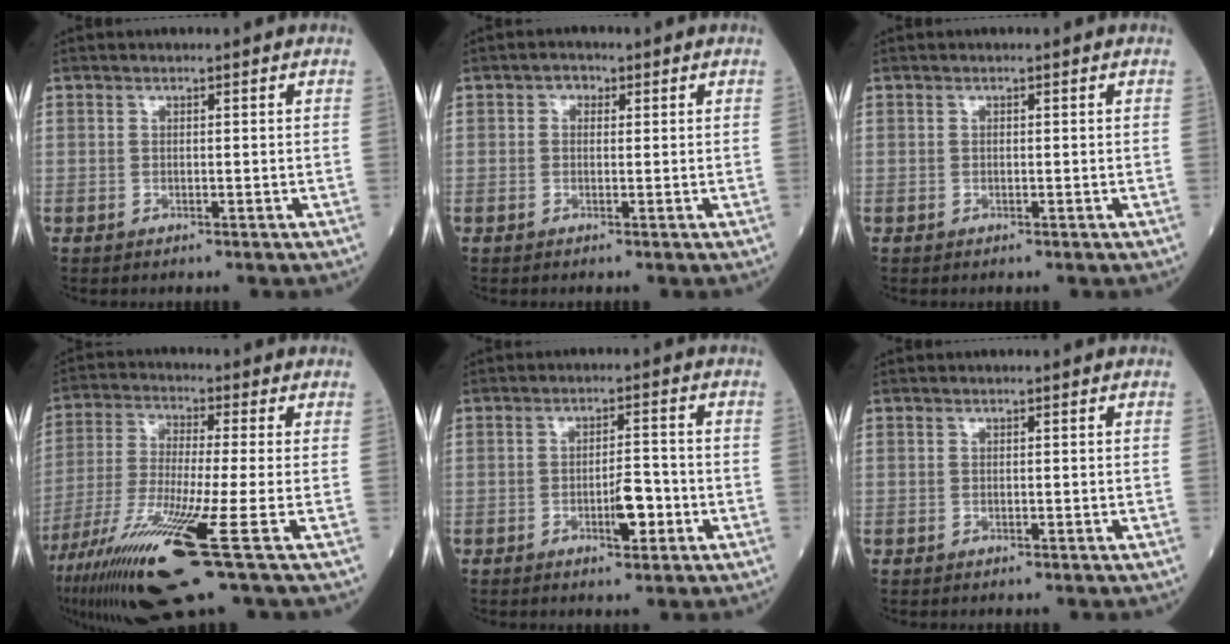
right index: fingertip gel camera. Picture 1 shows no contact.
{"total": 1.3, "force": [0.3, 1.1, 0.7], "torque": [-0.010, 0.008, -0.003]}
{"total": 0.0}
{"total": 16.7, "force": [-8.3, -0.2, 14.5], "torque": [-0.286, -0.050, -0.152]}
{"total": 4.6, "force": [-1.7, 1.3, 4.1], "torque": [-0.061, 0.004, -0.024]}
{"total": 0.0}